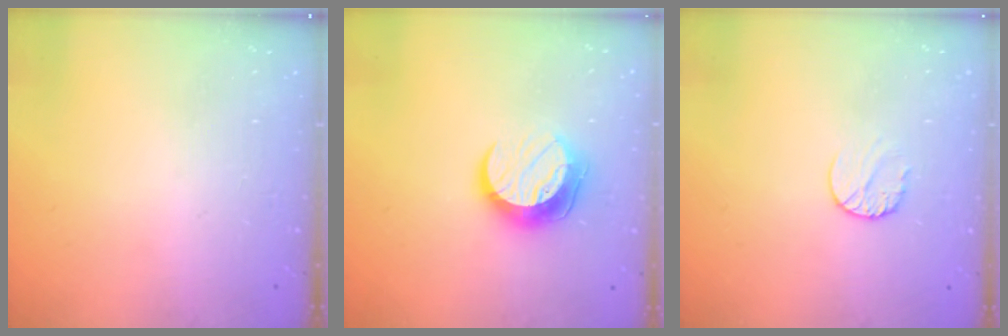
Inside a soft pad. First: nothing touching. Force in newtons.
{"total": 10.7, "press": 10.7, "slide": 0.8}
{"total": 5.0, "press": 5.0, "slide": 0.5}